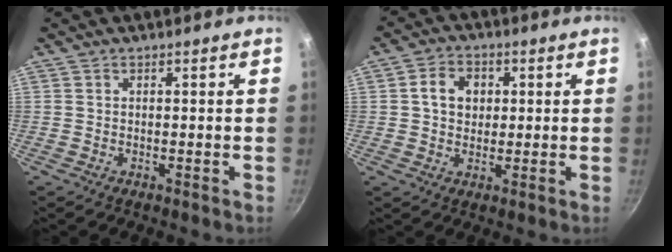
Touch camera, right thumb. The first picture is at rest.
{"total": 6.3, "force": [1.2, 5.1, 3.6], "torque": [-0.039, 0.007, 0.012]}